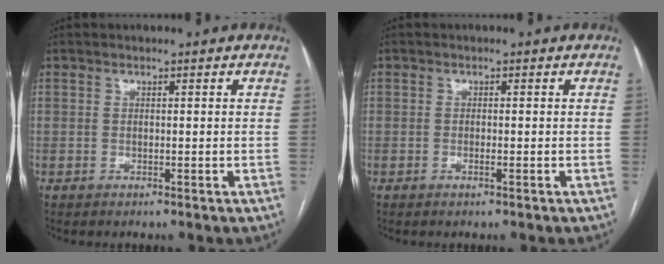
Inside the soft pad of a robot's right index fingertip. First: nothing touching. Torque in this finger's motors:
{"motor_torque": [-0.04, 0.00, -0.04, -0.01]}